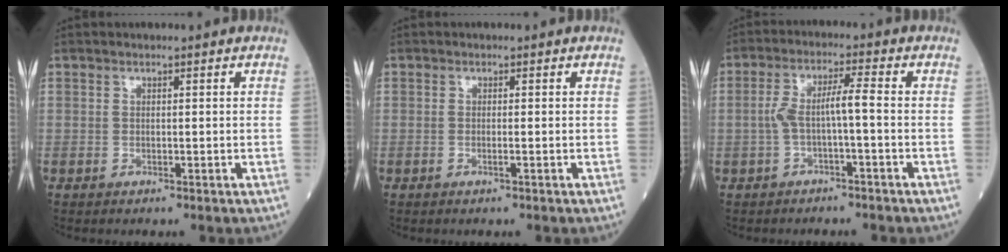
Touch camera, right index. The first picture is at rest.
{"total": 0.8, "force": [-0.2, -0.1, 0.7], "torque": [-0.014, -0.001, -0.005]}
{"total": 5.1, "force": [-1.0, 0.4, 5.0], "torque": [-0.103, 0.022, -0.016]}